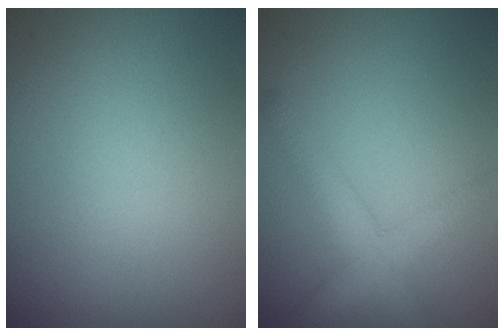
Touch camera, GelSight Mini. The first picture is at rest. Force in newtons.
{"total": 3.6, "press": 3.6, "slide": 0.1}